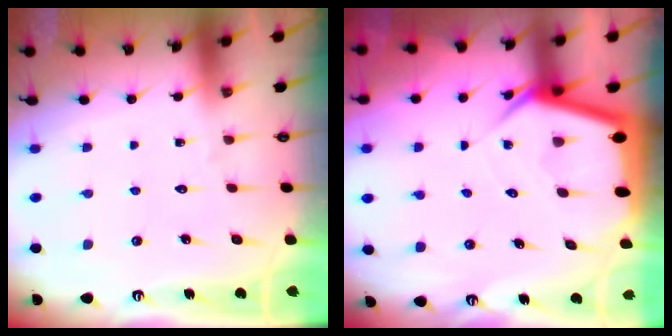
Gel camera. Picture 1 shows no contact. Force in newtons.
{"total": 6.5, "press": 6.5, "slide": 0.8}